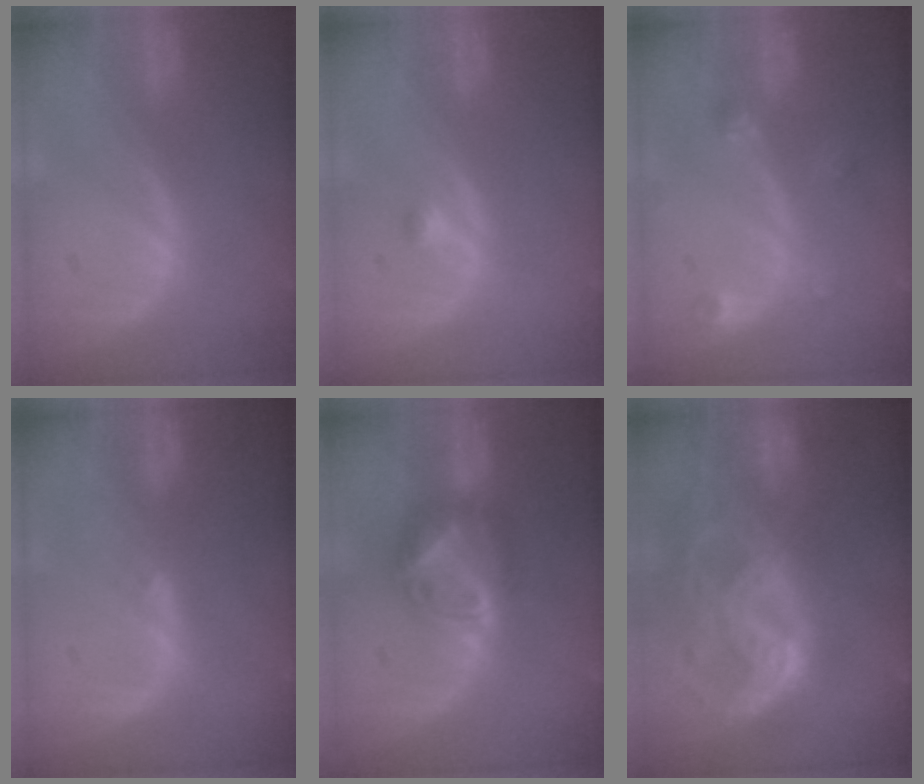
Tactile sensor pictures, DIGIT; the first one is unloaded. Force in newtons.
{"total": 1.2, "press": 1.1, "slide": 0.6}
{"total": 2.7, "press": 2.6, "slide": 0.4}
{"total": 0.9, "press": 0.9, "slide": 0.3}
{"total": 7.5, "press": 6.5, "slide": 3.9}
{"total": 11.3, "press": 9.6, "slide": 6.1}